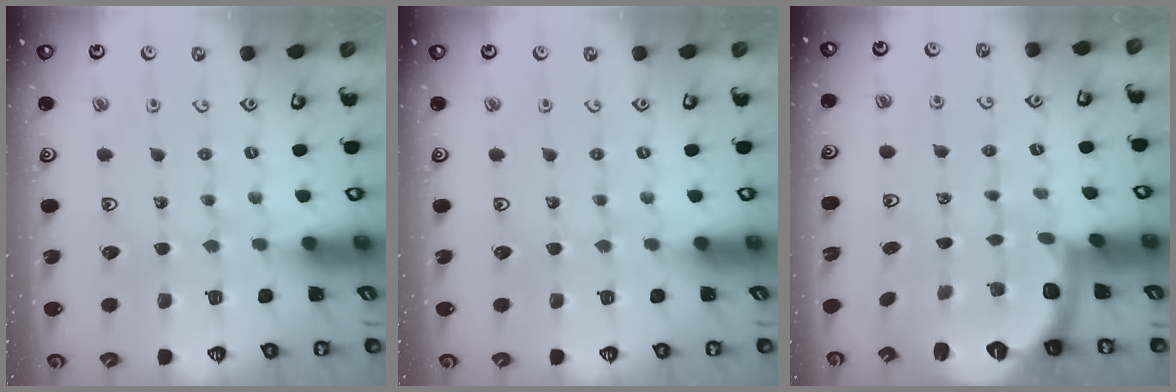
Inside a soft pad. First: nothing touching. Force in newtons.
{"total": 0.0}
{"total": 2.6, "press": 1.5, "slide": 2.2}